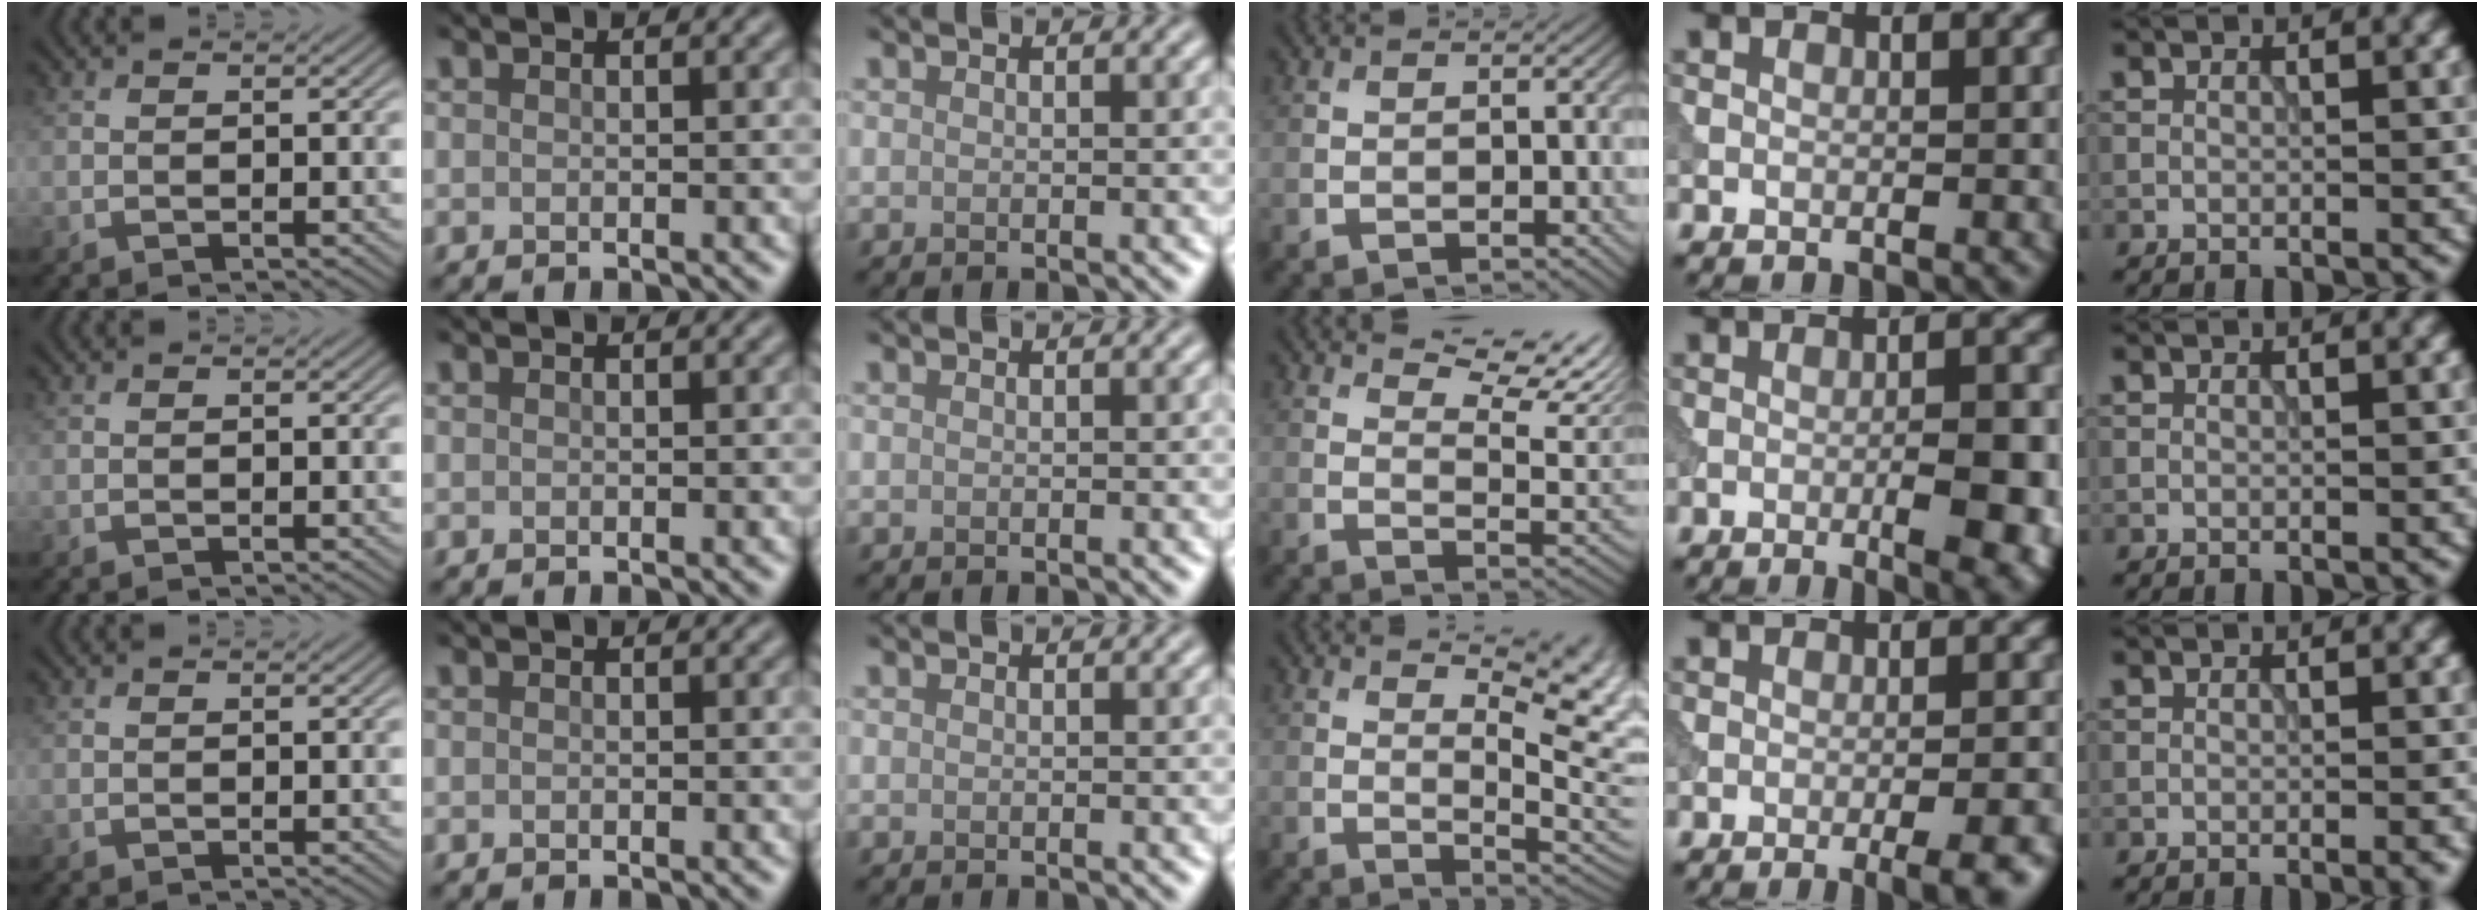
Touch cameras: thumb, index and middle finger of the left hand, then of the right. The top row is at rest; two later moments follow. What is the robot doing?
{"motion": "dispense", "object": "syringe"}